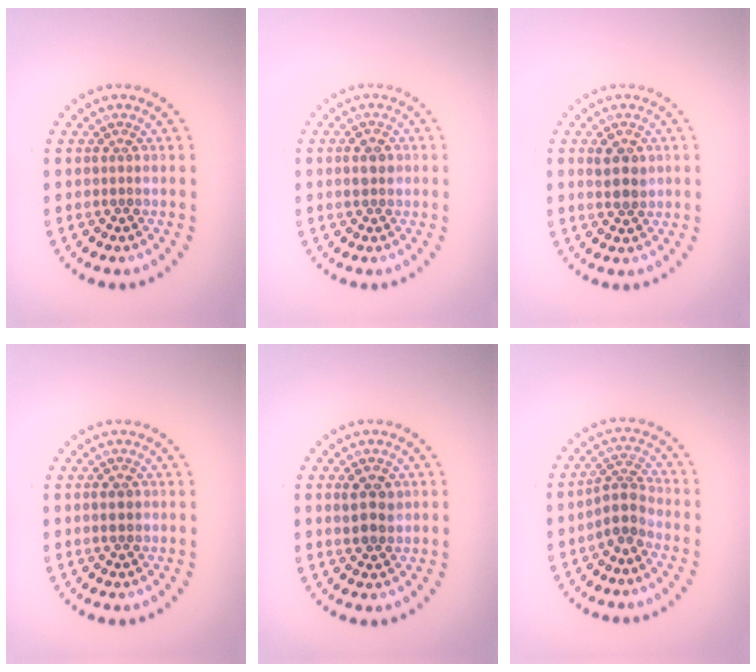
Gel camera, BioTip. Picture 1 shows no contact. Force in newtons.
{"total": 2.2, "press": 2.2, "slide": 0.1}
{"total": 2.4, "press": 2.3, "slide": 0.7}
{"total": 1.2, "press": 1.2, "slide": 0.2}
{"total": 2.5, "press": 2.5, "slide": 0.5}
{"total": 2.8, "press": 2.2, "slide": 1.8}